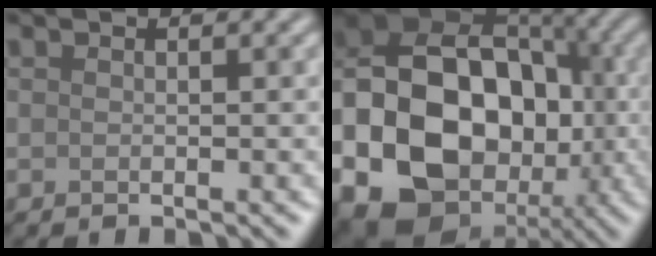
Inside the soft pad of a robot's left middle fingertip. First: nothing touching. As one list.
[{"total": 19.5, "force": [-5.3, 14.6, 11.8], "torque": [-0.210, -0.008, -0.107]}]